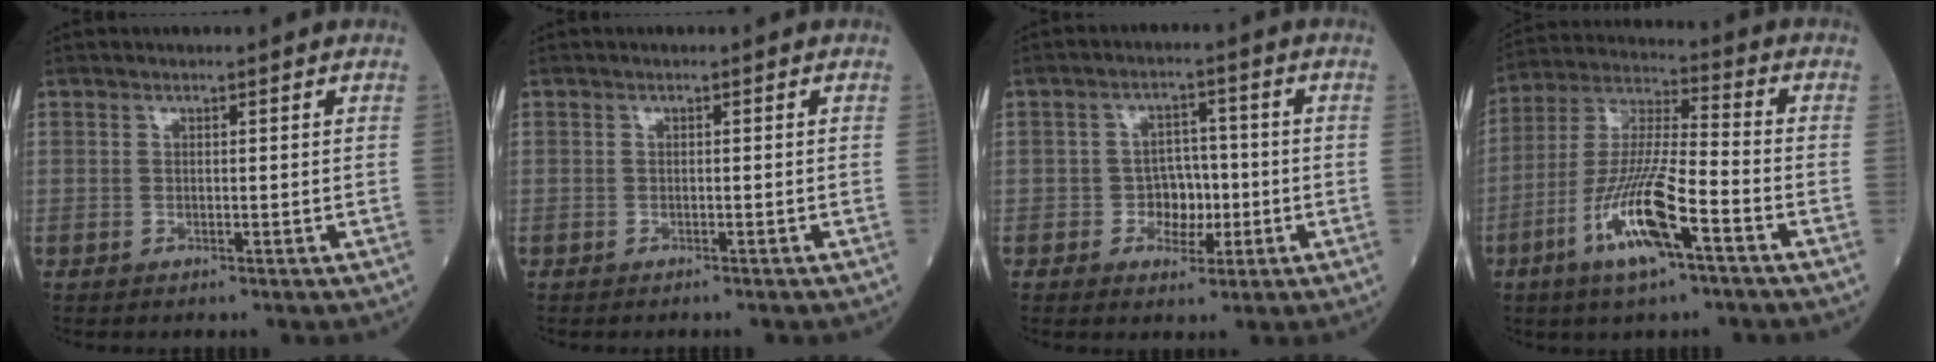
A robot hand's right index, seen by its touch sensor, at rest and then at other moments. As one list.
[{"total": 0.7, "force": [-0.7, 0.0, 0.3], "torque": [-0.007, -0.001, -0.011]}, {"total": 4.7, "force": [-1.1, 3.6, 2.8], "torque": [-0.038, 0.011, -0.018]}, {"total": 13.6, "force": [-6.3, 1.9, 11.9], "torque": [-0.241, -0.010, -0.119]}]